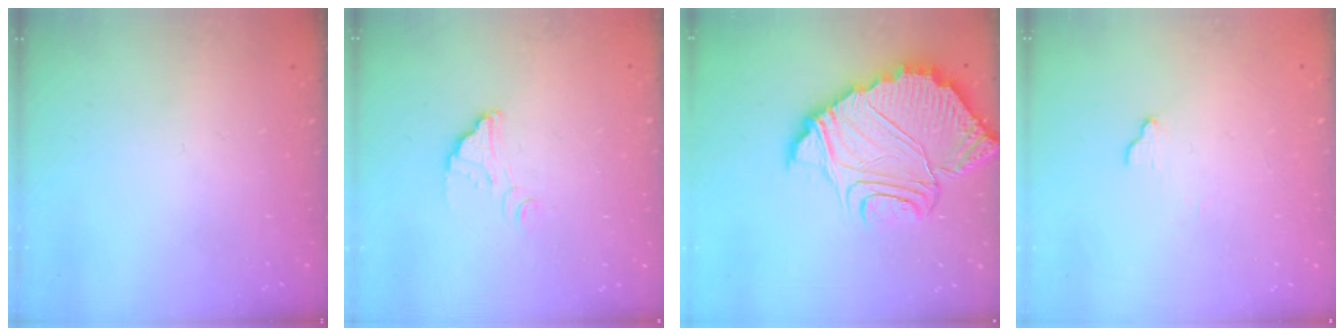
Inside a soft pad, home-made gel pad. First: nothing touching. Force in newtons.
{"total": 2.9, "press": 2.9, "slide": 0.2}
{"total": 13.1, "press": 13.1, "slide": 1.0}
{"total": 4.4, "press": 4.3, "slide": 0.2}